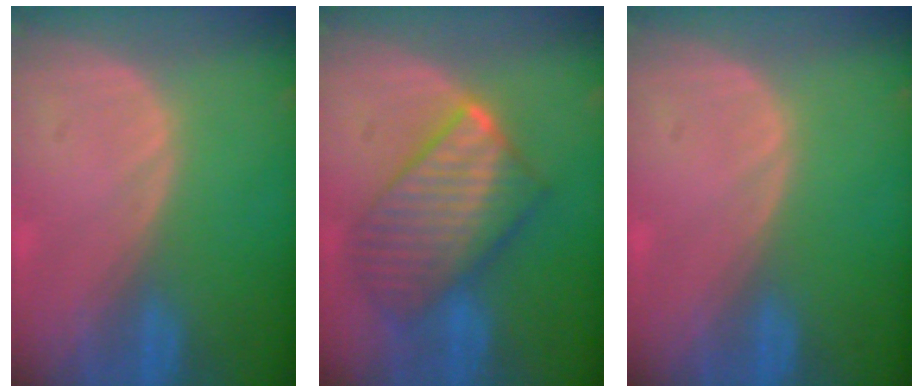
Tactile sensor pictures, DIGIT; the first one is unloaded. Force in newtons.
{"total": 10.2, "press": 10.2, "slide": 0.7}
{"total": 0.0}